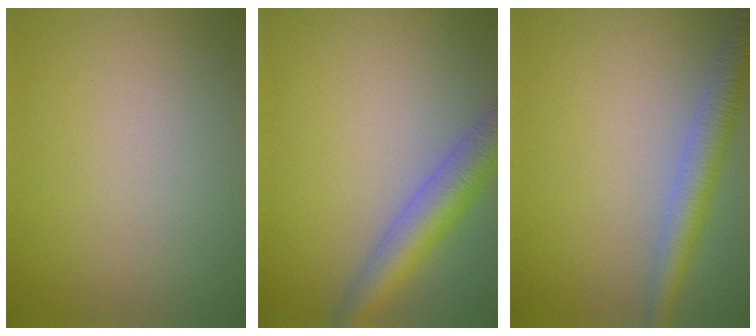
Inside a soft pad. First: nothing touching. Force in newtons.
{"total": 5.0, "press": 5.0, "slide": 0.2}
{"total": 4.1, "press": 4.1, "slide": 0.1}